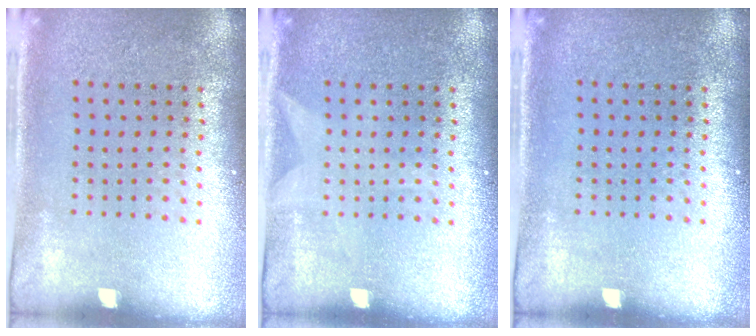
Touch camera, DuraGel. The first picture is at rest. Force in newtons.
{"total": 0.6, "press": 0.6, "slide": 0.1}
{"total": 0.0}